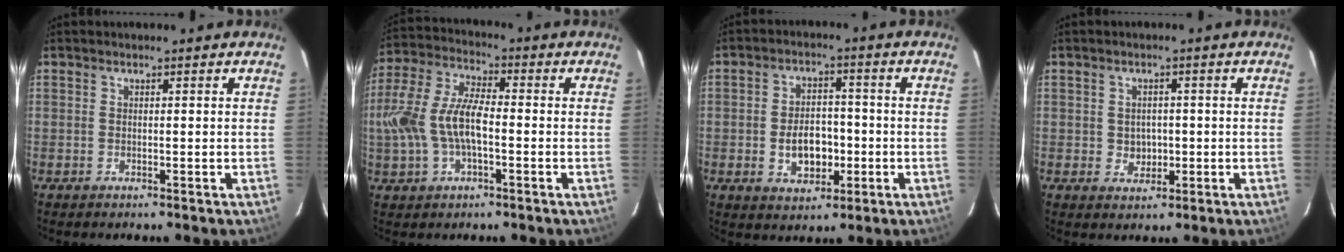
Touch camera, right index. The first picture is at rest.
{"total": 12.9, "force": [-2.0, 6.1, 11.2], "torque": [-0.242, 0.014, -0.038]}
{"total": 7.8, "force": [-1.8, 5.2, 5.5], "torque": [-0.106, 0.012, -0.018]}
{"total": 3.2, "force": [-0.3, 2.9, 1.2], "torque": [-0.021, 0.007, 0.004]}